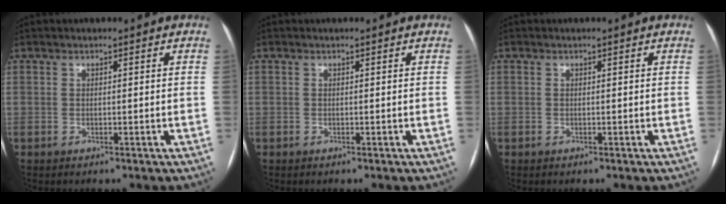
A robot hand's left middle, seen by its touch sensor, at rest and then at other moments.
{"total": 0.0}
{"total": 0.0}